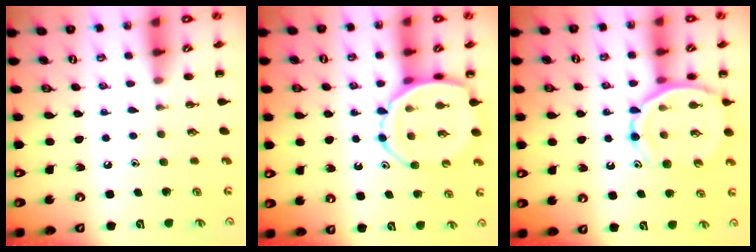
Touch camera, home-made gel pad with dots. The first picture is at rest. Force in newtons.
{"total": 10.3, "press": 10.0, "slide": 2.7}
{"total": 12.9, "press": 12.4, "slide": 3.6}